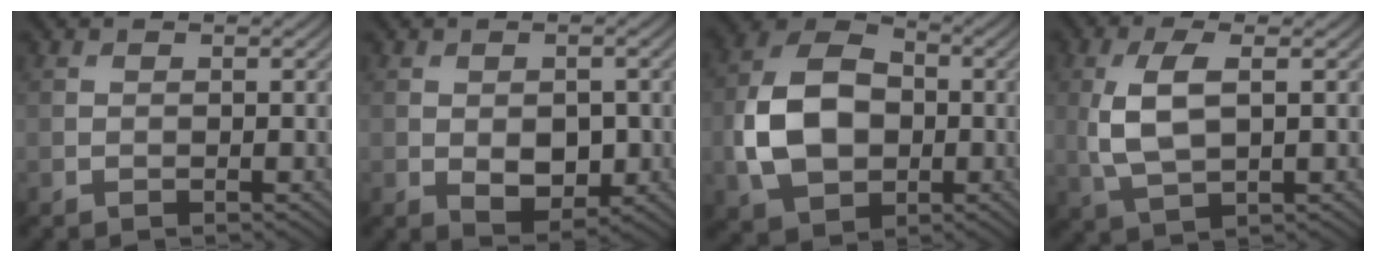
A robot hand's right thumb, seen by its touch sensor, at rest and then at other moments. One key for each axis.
{"total": 4.2, "fx": -0.7, "fy": 2.7, "fz": 3.2, "tx": -0.056, "ty": -0.014, "tz": -0.005}
{"total": 11.7, "fx": -1.5, "fy": 8.4, "fz": 8.1, "tx": -0.185, "ty": 0.000, "tz": -0.035}
{"total": 6.3, "fx": 0.6, "fy": 2.7, "fz": 5.6, "tx": -0.133, "ty": -0.001, "tz": 0.014}